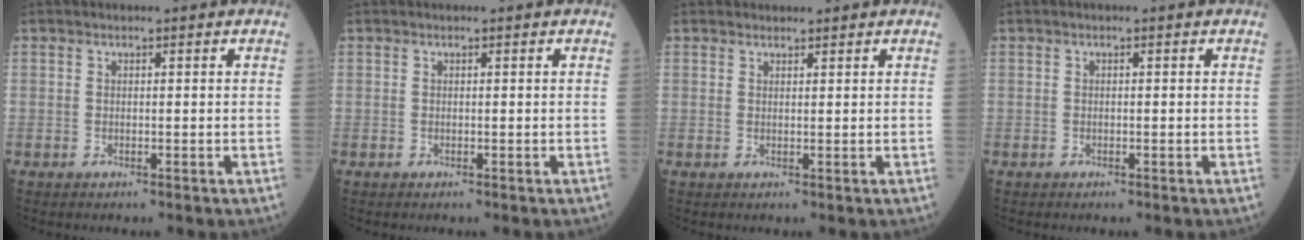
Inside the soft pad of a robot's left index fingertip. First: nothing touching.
{"total": 0.0}
{"total": 1.3, "force": [1.2, 0.4, 0.0], "torque": [-0.004, 0.005, 0.020]}
{"total": 0.0}